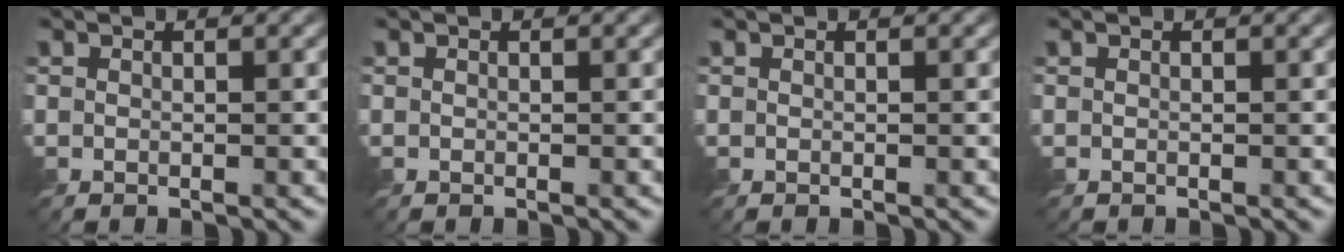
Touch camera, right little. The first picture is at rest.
{"total": 0.0}
{"total": 0.0}
{"total": 0.0}